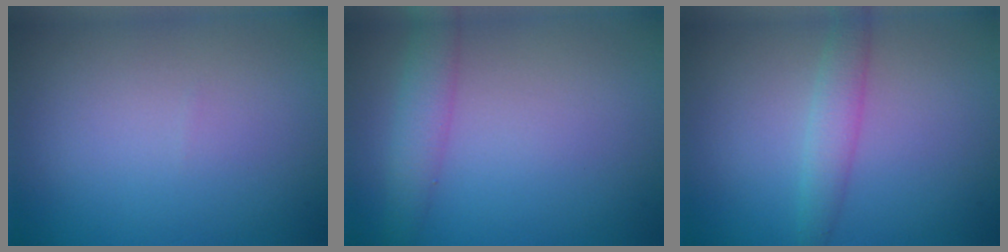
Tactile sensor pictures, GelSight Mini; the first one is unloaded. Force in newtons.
{"total": 2.9, "press": 2.9, "slide": 0.1}
{"total": 2.5, "press": 2.5, "slide": 0.1}